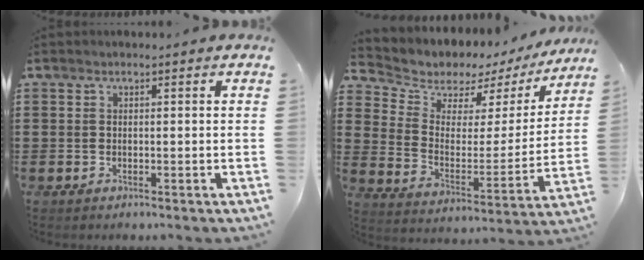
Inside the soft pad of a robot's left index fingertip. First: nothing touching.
{"total": 4.9, "force": [4.2, 2.6, 0.3], "torque": [-0.041, -0.036, 0.067]}